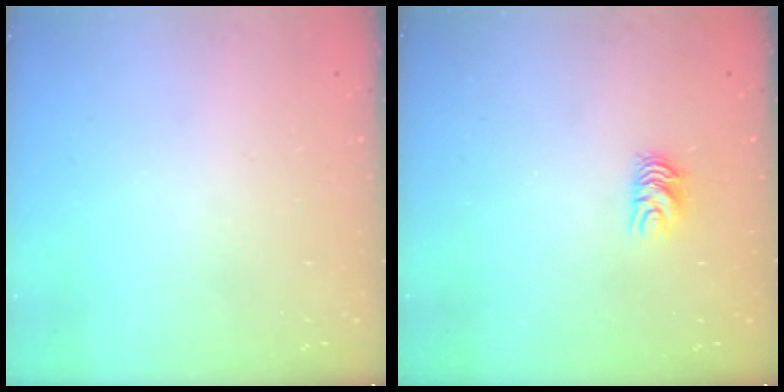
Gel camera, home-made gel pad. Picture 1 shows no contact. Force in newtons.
{"total": 6.2, "press": 6.2, "slide": 0.4}